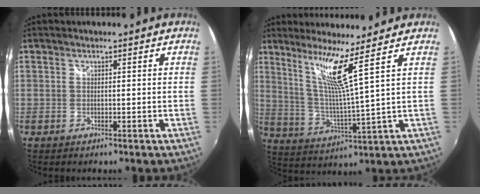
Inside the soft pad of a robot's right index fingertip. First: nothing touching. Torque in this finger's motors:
{"motor_torque": [0.84, 0.87, 0.38, 0.06]}